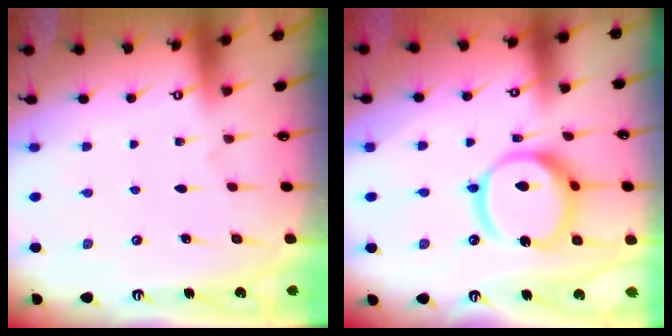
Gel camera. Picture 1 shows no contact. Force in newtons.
{"total": 15.5, "press": 15.3, "slide": 1.9}